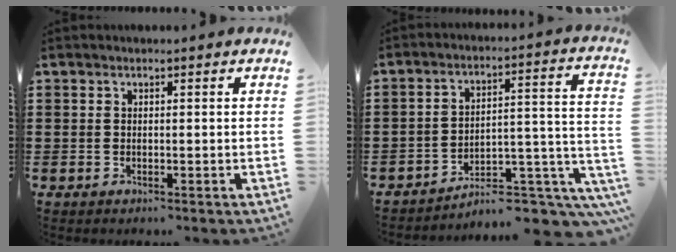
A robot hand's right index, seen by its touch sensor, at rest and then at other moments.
{"total": 6.7, "force": [-5.6, 2.1, 3.0], "torque": [-0.042, 0.005, -0.107]}